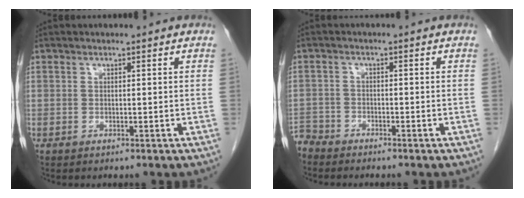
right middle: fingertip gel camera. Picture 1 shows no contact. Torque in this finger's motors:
{"motor_torque": [0.08, -0.09, 0.03, -0.01]}